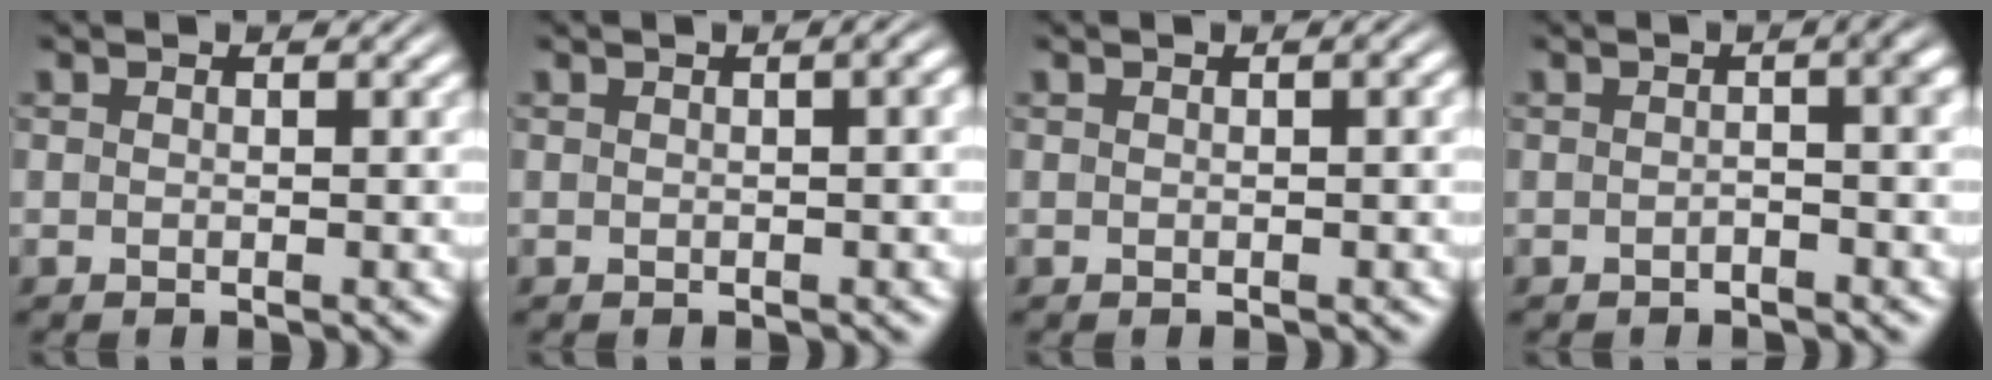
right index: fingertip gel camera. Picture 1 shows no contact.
{"total": 1.5, "force": [0.4, 0.2, 1.4], "torque": [-0.011, 0.013, 0.003]}
{"total": 0.7, "force": [0.2, 0.0, 0.7], "torque": [-0.007, 0.008, 0.002]}
{"total": 2.5, "force": [-0.2, 0.5, 2.4], "torque": [-0.016, 0.015, -0.014]}